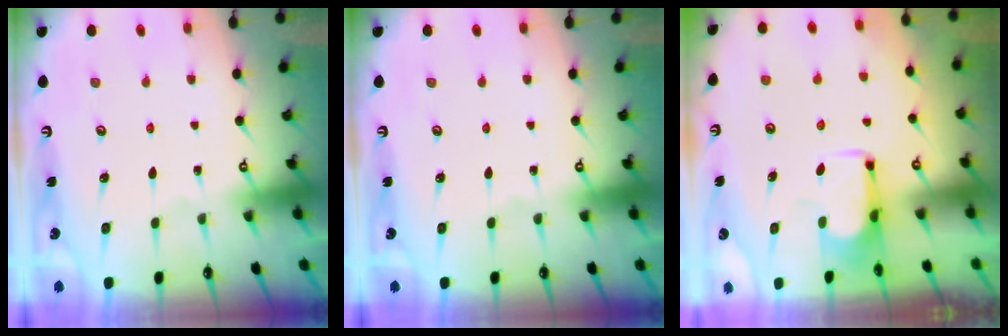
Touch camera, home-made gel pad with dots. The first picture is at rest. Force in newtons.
{"total": 0.0}
{"total": 3.6, "press": 3.5, "slide": 0.7}